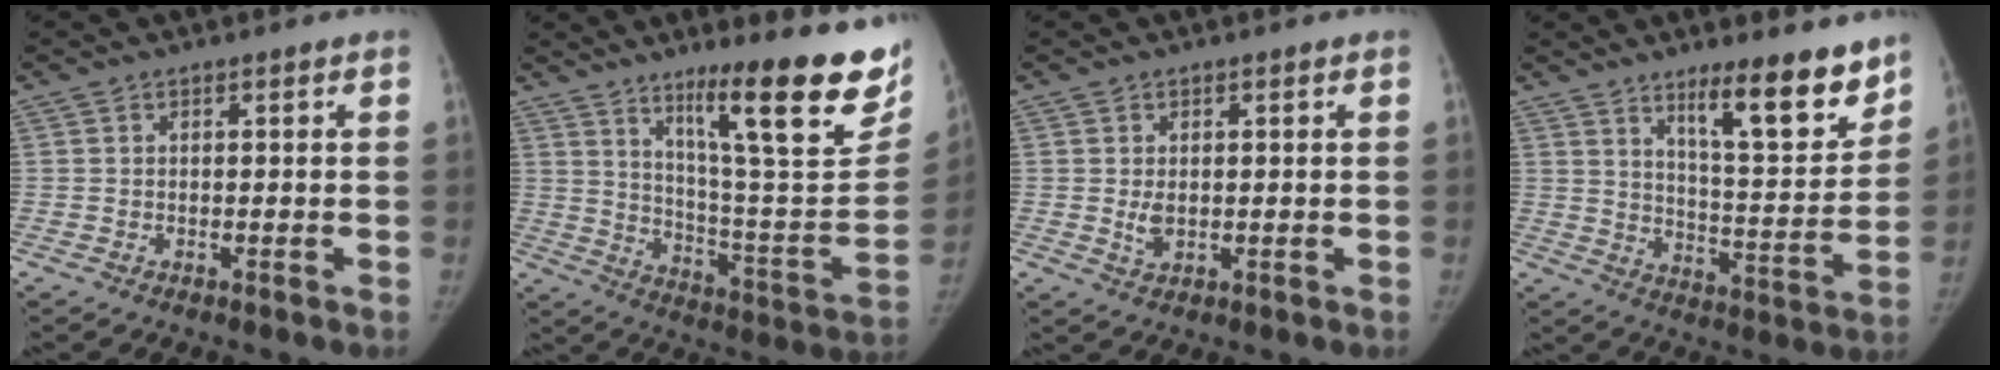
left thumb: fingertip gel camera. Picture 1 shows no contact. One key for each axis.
{"total": 26.6, "fx": 16.1, "fy": 5.1, "fz": 20.6, "tx": -0.263, "ty": -0.075, "tz": 0.253}
{"total": 2.5, "fx": 0.1, "fy": 1.6, "fz": 2.0, "tx": -0.033, "ty": -0.007, "tz": 0.007}
{"total": 15.0, "fx": 10.5, "fy": 3.3, "fz": 10.3, "tx": -0.119, "ty": -0.082, "tz": 0.169}